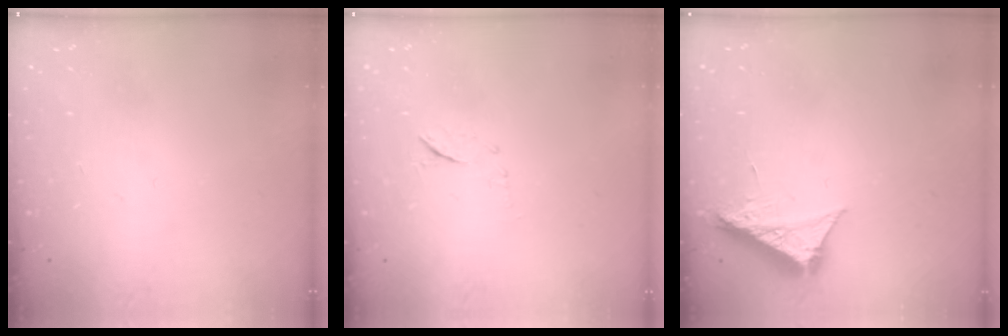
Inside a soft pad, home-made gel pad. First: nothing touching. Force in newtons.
{"total": 6.3, "press": 6.3, "slide": 0.7}
{"total": 8.9, "press": 8.9, "slide": 0.3}